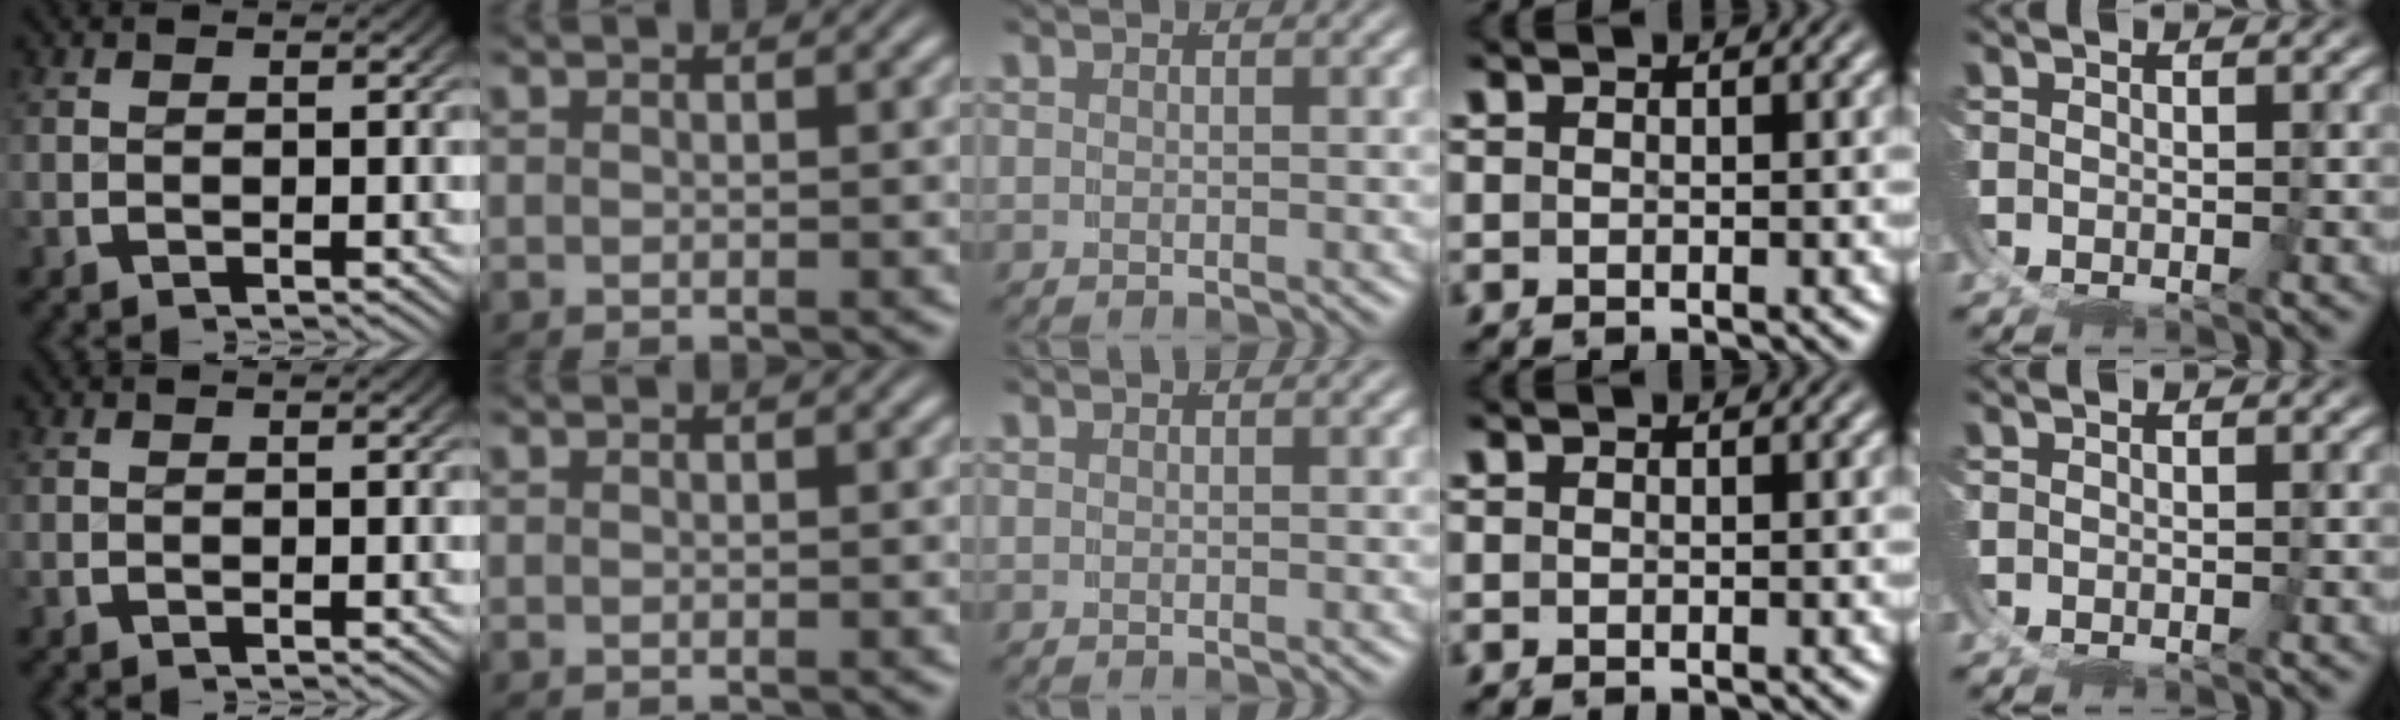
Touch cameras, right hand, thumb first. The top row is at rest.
{}